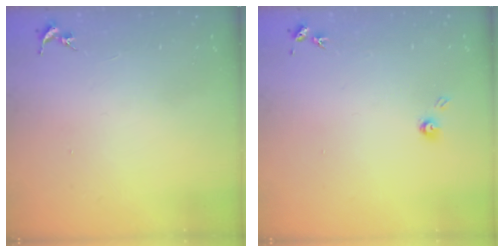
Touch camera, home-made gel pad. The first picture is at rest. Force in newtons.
{"total": 3.9, "press": 3.9, "slide": 0.5}